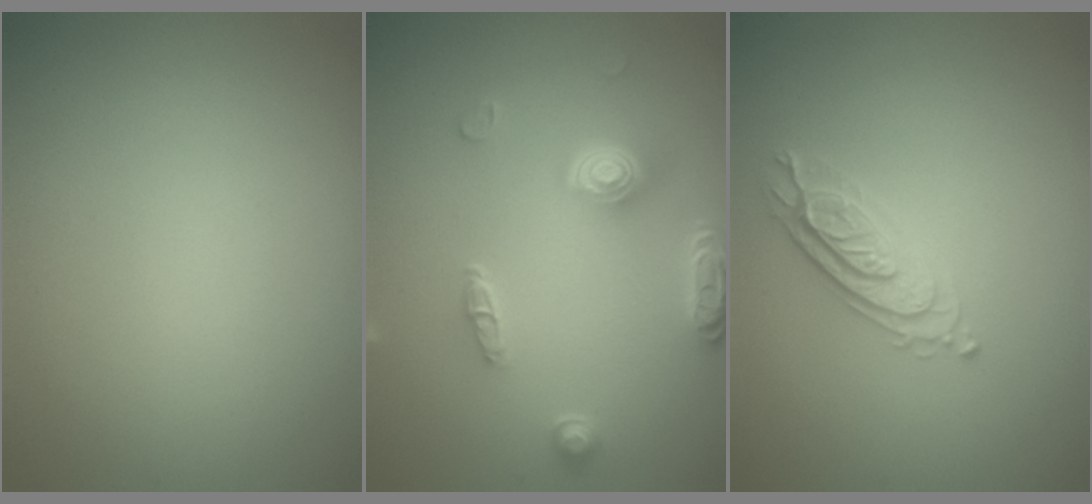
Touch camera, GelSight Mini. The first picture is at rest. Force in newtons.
{"total": 4.5, "press": 3.5, "slide": 2.9}
{"total": 2.4, "press": 2.3, "slide": 0.7}